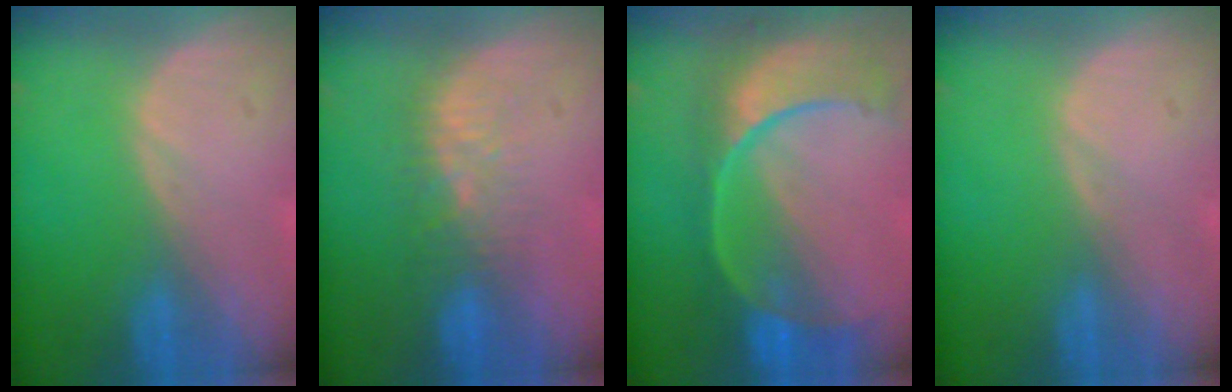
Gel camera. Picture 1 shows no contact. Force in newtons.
{"total": 5.3, "press": 4.8, "slide": 2.2}
{"total": 11.2, "press": 9.3, "slide": 6.1}
{"total": 0.0}